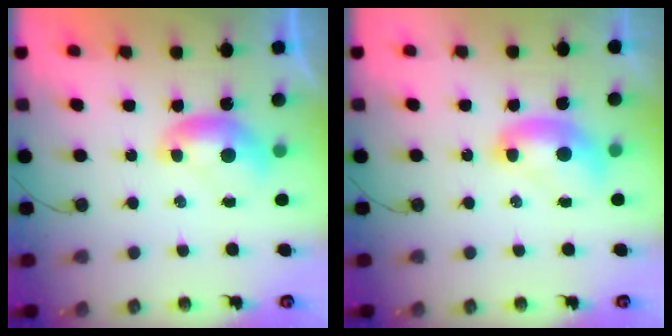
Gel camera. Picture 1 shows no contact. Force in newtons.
{"total": 2.1, "press": 2.1, "slide": 0.2}